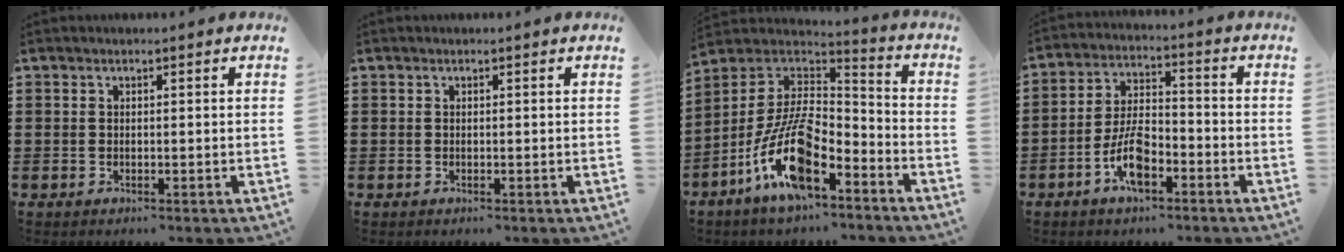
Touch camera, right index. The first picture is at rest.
{"total": 0.0}
{"total": 14.4, "force": [-7.3, 5.7, 11.0], "torque": [-0.247, 0.006, -0.145]}
{"total": 7.9, "force": [-3.7, 3.4, 6.0], "torque": [-0.138, 0.001, -0.073]}